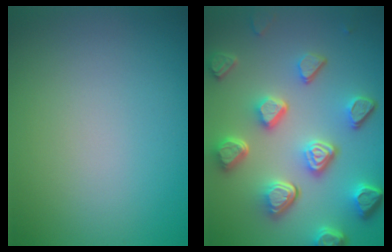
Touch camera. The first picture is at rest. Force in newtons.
{"total": 7.7, "press": 5.6, "slide": 5.3}